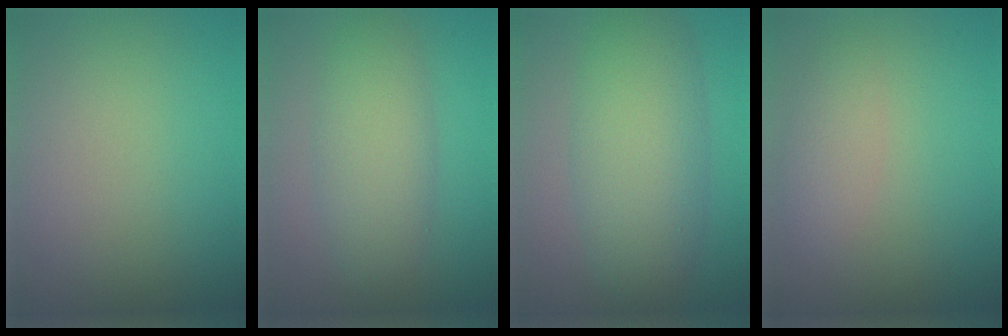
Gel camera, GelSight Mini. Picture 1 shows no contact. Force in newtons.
{"total": 4.5, "press": 4.5, "slide": 0.2}
{"total": 7.2, "press": 7.2, "slide": 0.2}
{"total": 1.9, "press": 1.9, "slide": 0.0}